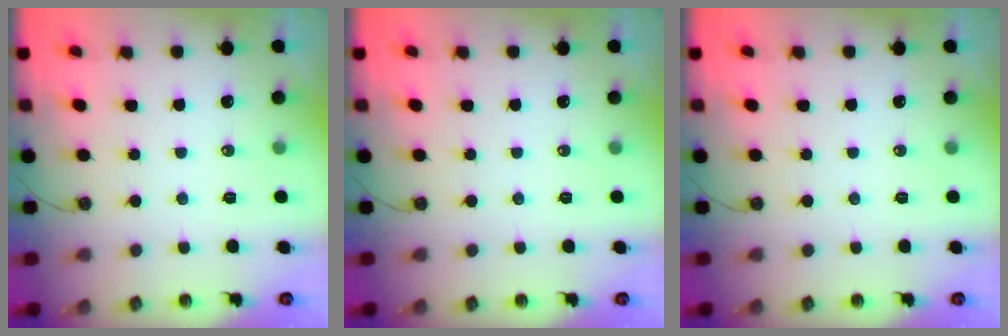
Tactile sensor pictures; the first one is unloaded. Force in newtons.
{"total": 0.0}
{"total": 0.0}